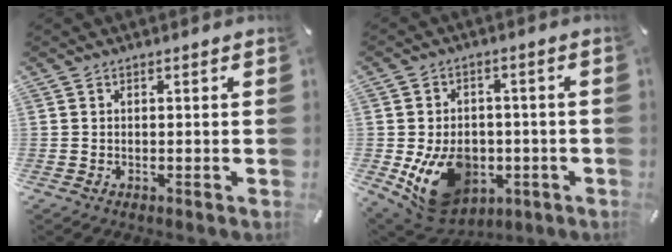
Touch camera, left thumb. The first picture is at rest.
{"total": 15.9, "force": [-4.2, 12.1, 9.4], "torque": [-0.164, 0.015, -0.059]}